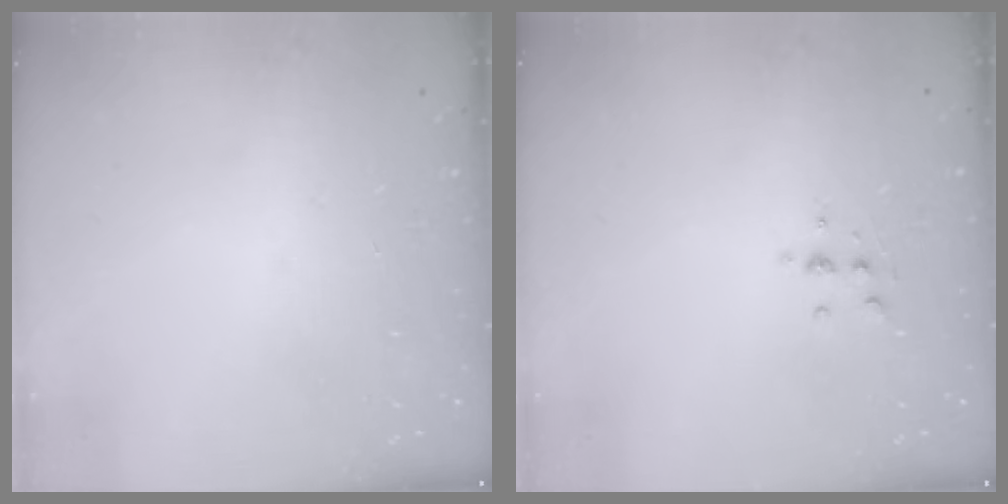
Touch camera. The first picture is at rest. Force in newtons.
{"total": 4.4, "press": 4.4, "slide": 0.7}